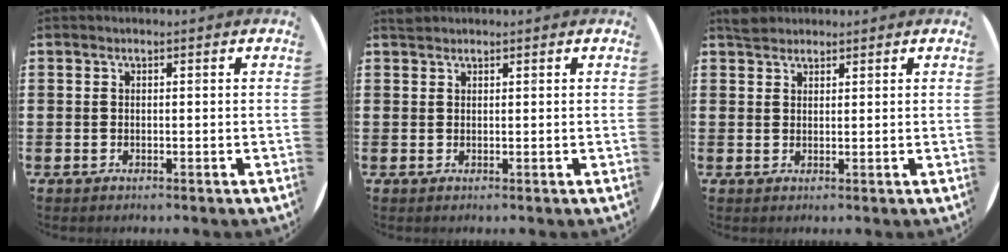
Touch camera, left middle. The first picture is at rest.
{"total": 0.7, "force": [0.7, 0.2, -0.1], "torque": [0.001, 0.003, 0.014]}
{"total": 1.9, "force": [1.8, 0.7, 0.1], "torque": [0.003, 0.002, 0.034]}